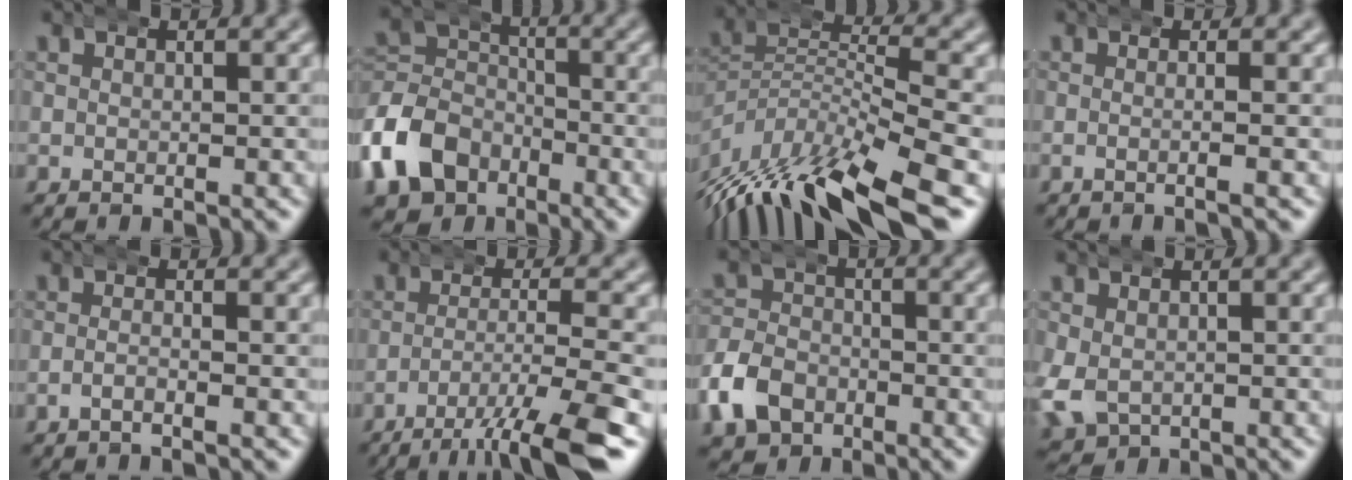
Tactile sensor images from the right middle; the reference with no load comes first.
{"total": 7.9, "force": [-2.4, 6.7, 3.3], "torque": [-0.088, -0.027, -0.040]}
{"total": 10.3, "force": [-4.4, 5.2, 7.8], "torque": [-0.156, -0.031, -0.057]}
{"total": 1.3, "force": [-0.6, -0.5, 1.0], "torque": [-0.020, 0.002, -0.013]}
{"total": 1.4, "force": [-1.1, -0.1, 0.9], "torque": [-0.023, -0.001, -0.020]}
{"total": 8.4, "force": [-5.7, 1.4, 6.1], "torque": [-0.092, -0.018, -0.080]}
{"total": 4.9, "force": [-2.3, 3.9, 1.9], "torque": [-0.045, -0.003, -0.046]}
{"total": 4.2, "force": [-0.7, 3.6, 1.9], "torque": [-0.059, -0.027, 0.003]}